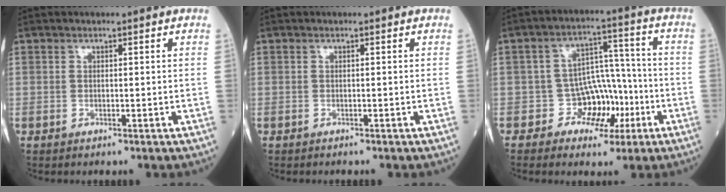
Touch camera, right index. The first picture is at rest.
{"total": 0.0}
{"total": 7.1, "force": [-2.9, 5.8, 2.8], "torque": [-0.021, 0.027, -0.042]}